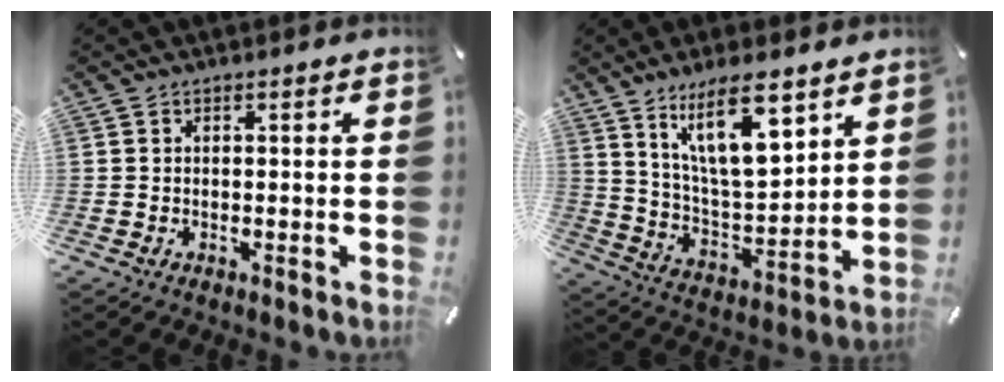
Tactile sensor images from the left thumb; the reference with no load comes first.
{"total": 16.3, "force": [10.3, 6.3, 11.0], "torque": [-0.198, -0.046, 0.175]}